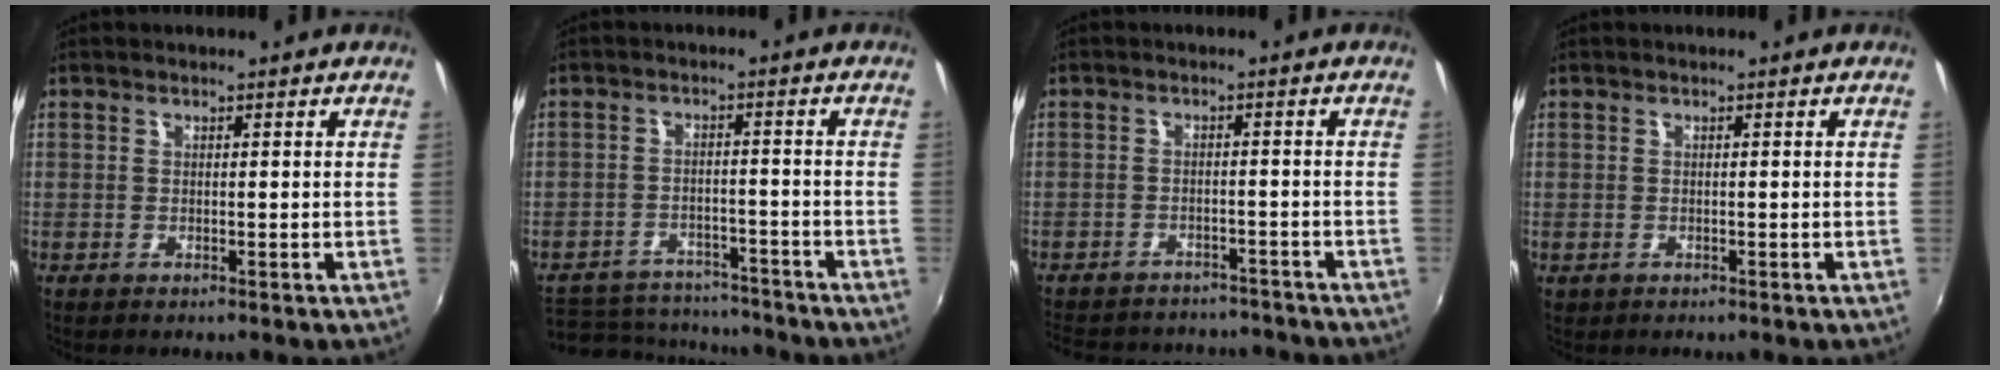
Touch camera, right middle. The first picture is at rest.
{"total": 14.0, "force": [-11.8, 6.2, 4.5], "torque": [-0.117, 0.016, -0.158]}
{"total": 17.2, "force": [-14.9, 6.2, 5.7], "torque": [-0.131, 0.011, -0.195]}
{"total": 0.6, "force": [-0.2, 0.5, 0.2], "torque": [-0.004, -0.001, -0.001]}